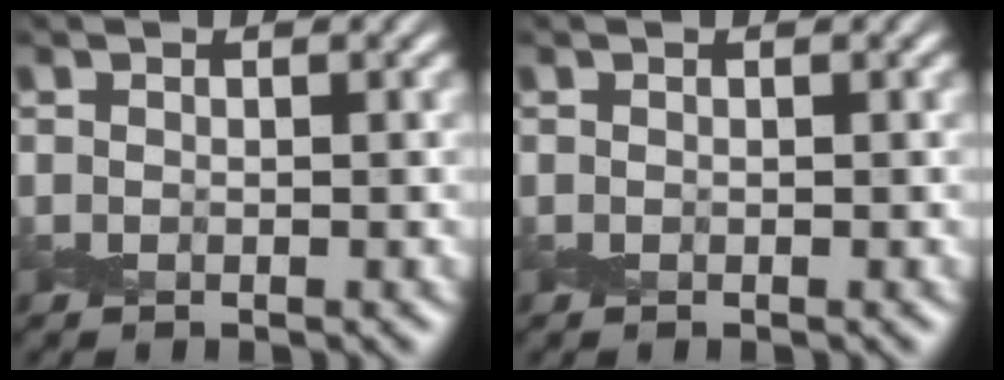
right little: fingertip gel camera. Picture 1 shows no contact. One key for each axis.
{"total": 0.0}